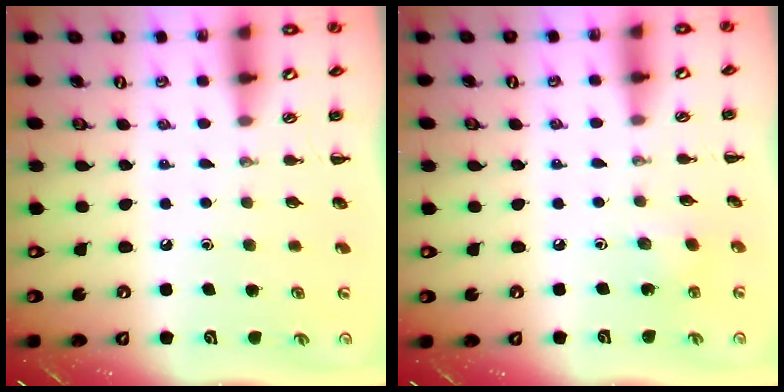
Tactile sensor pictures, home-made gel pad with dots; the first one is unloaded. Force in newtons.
{"total": 2.4, "press": 2.3, "slide": 0.7}